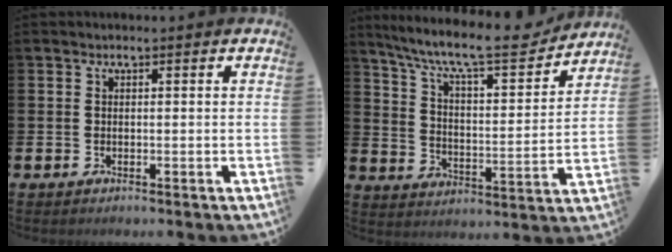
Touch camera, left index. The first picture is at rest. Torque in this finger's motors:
{"motor_torque": [1.06, -1.08, 0.68, 0.21]}